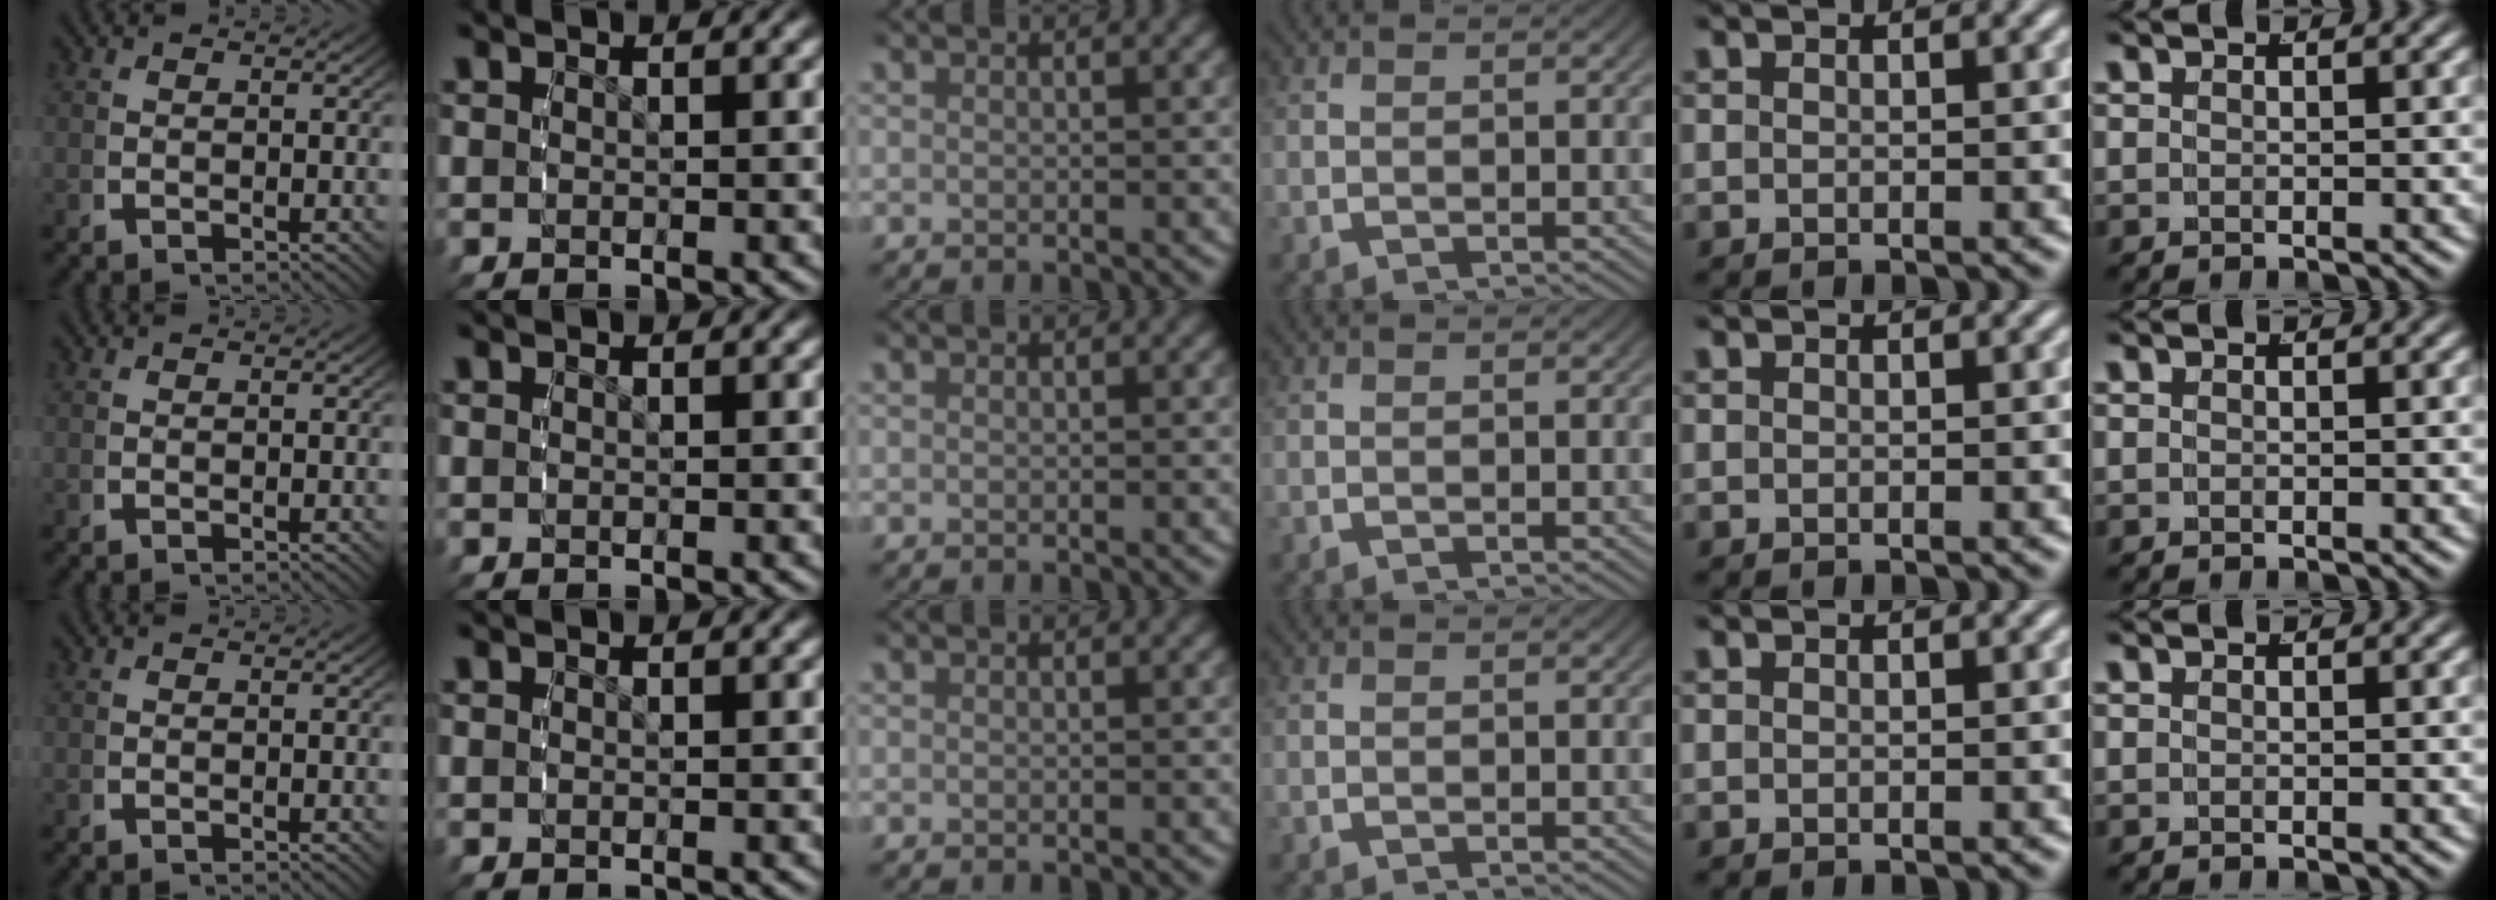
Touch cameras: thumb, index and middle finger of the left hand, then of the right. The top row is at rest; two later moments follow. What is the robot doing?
{"motion": "reach", "object": "pen bag"}